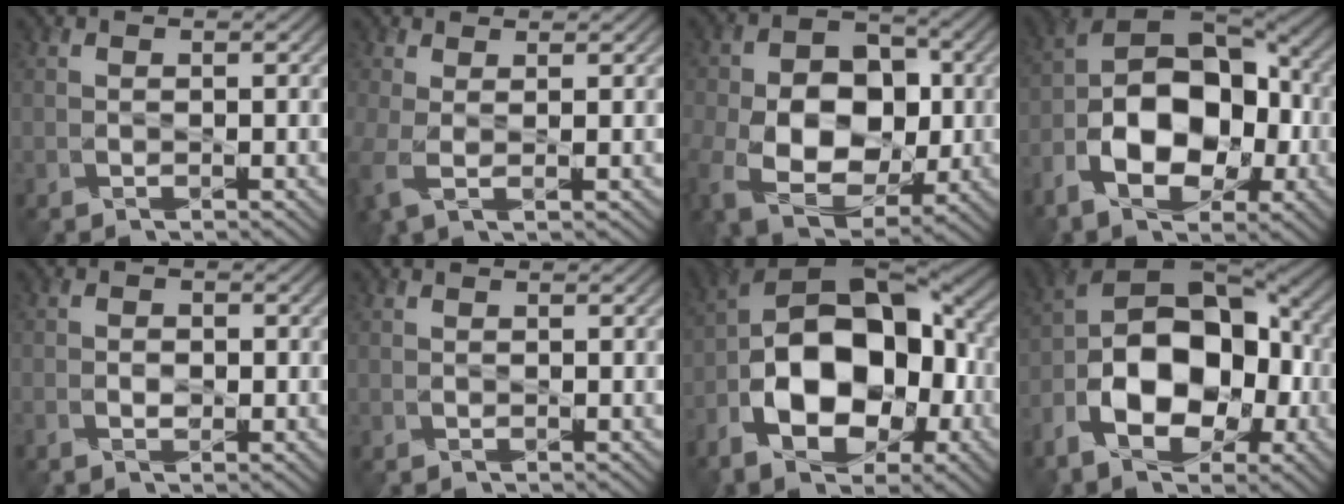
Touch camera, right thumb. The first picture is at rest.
{"total": 3.3, "force": [-0.1, 1.0, 3.1], "torque": [-0.082, -0.002, -0.004]}
{"total": 14.1, "force": [-2.7, 10.0, 9.6], "torque": [-0.188, -0.027, -0.037]}
{"total": 14.2, "force": [-4.8, 8.3, 10.5], "torque": [-0.194, -0.018, -0.098]}
{"total": 1.7, "force": [-0.6, 1.1, 1.2], "torque": [-0.018, 0.000, -0.014]}
{"total": 0.0}
{"total": 17.8, "force": [-5.7, 10.0, 13.6], "torque": [-0.239, -0.021, -0.109]}
{"total": 15.8, "force": [-5.4, 9.1, 11.7], "torque": [-0.217, -0.025, -0.111]}